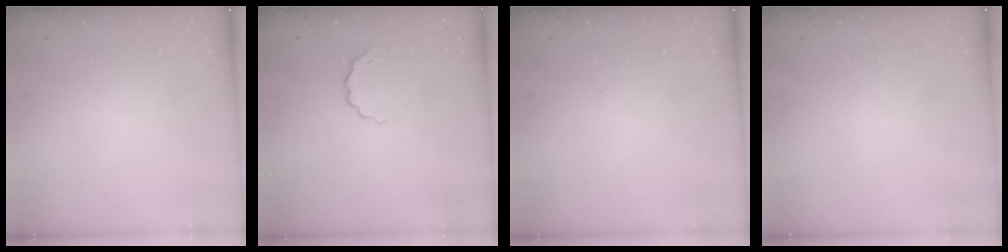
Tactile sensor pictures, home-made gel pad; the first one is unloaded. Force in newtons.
{"total": 4.7, "press": 4.5, "slide": 1.3}
{"total": 0.0}
{"total": 0.0}